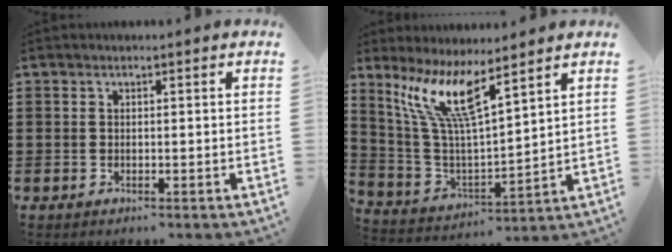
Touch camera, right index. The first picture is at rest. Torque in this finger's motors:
{"motor_torque": [1.11, 1.02, 0.90, 0.21]}